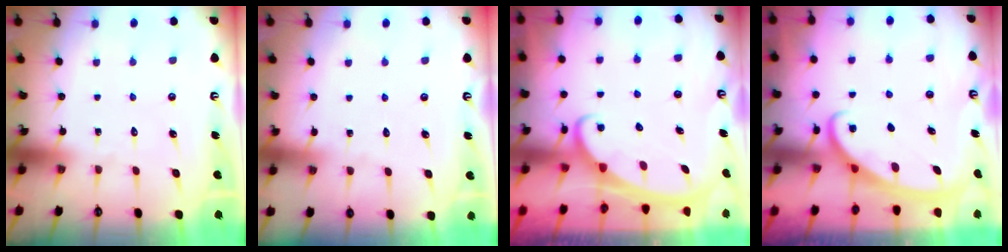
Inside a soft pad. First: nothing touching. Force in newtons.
{"total": 1.8, "press": 1.7, "slide": 0.2}
{"total": 2.3, "press": 2.3, "slide": 0.3}
{"total": 2.6, "press": 2.6, "slide": 0.4}